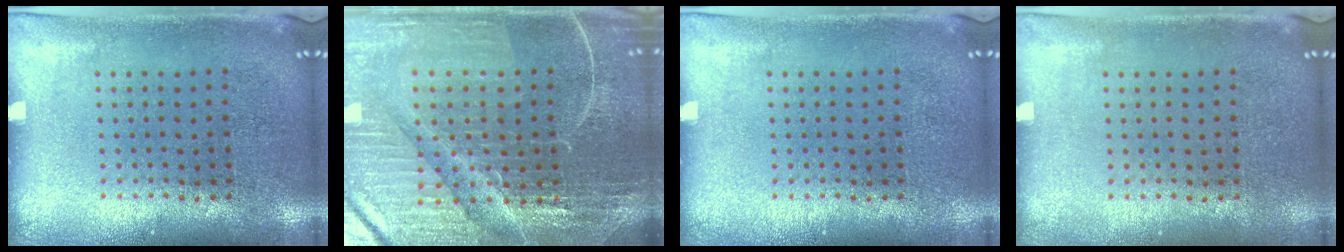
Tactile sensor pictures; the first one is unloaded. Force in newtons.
{"total": 5.2, "press": 4.9, "slide": 1.6}
{"total": 0.0}
{"total": 0.0}